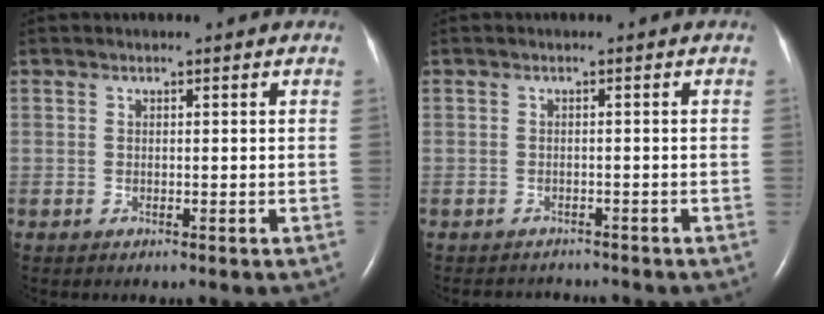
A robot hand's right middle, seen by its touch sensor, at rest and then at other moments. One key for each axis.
{"total": 3.5, "fx": -3.4, "fy": 0.9, "fz": 0.2, "tx": -0.002, "ty": -0.005, "tz": -0.046}